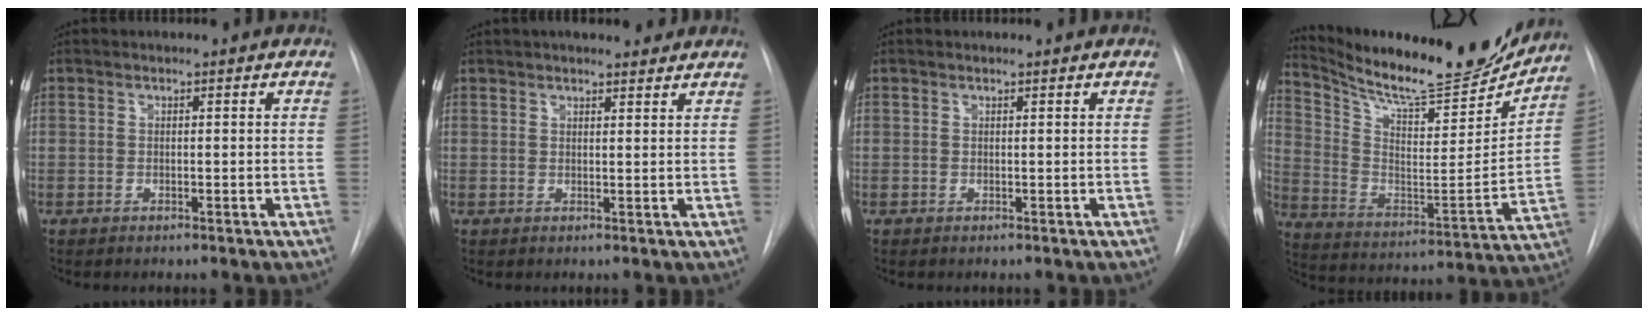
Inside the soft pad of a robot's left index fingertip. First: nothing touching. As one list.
[{"total": 7.4, "force": [6.5, 1.6, 3.3], "torque": [-0.045, 0.016, 0.082]}, {"total": 0.6, "force": [0.6, -0.1, 0.0], "torque": [-0.006, 0.001, 0.010]}, {"total": 24.0, "force": [21.7, 3.5, 9.8], "torque": [-0.169, -0.057, 0.325]}]